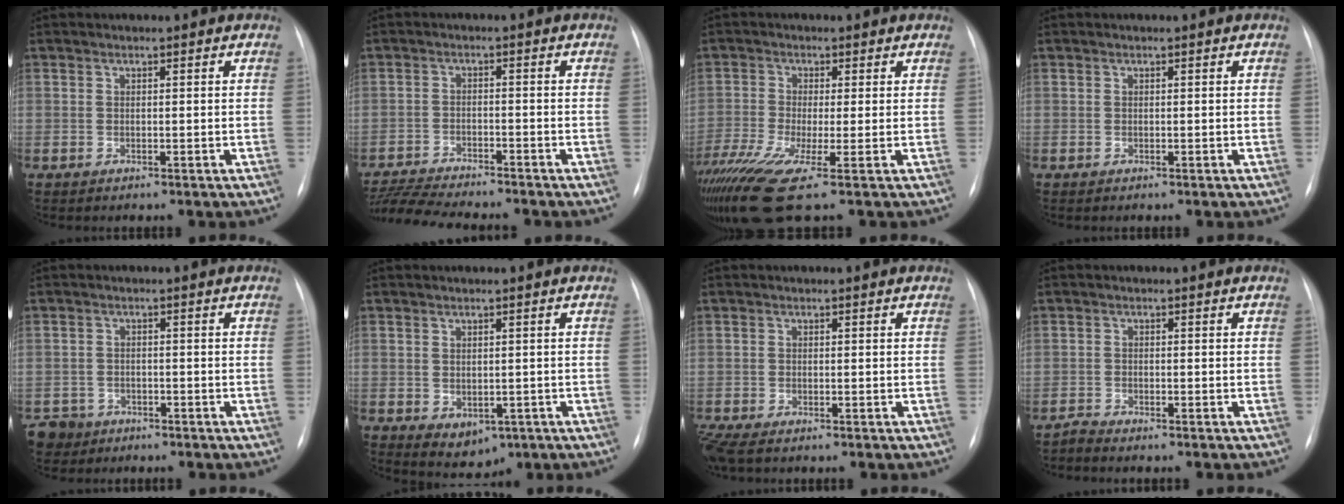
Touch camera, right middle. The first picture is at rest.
{"total": 11.5, "force": [-10.6, 0.7, 4.3], "torque": [-0.077, -0.004, -0.170]}
{"total": 10.7, "force": [-6.4, 0.6, 8.5], "torque": [-0.167, -0.029, -0.117]}
{"total": 0.0}
{"total": 4.7, "force": [-3.1, 3.4, -0.2], "torque": [0.004, 0.004, -0.054]}
{"total": 4.9, "force": [-1.8, 3.5, 3.0], "torque": [-0.039, -0.001, -0.009]}
{"total": 3.3, "force": [-2.5, 1.0, 1.9], "torque": [-0.046, -0.012, -0.045]}
{"total": 1.4, "force": [-1.4, -0.2, 0.1], "torque": [-0.001, -0.004, -0.025]}